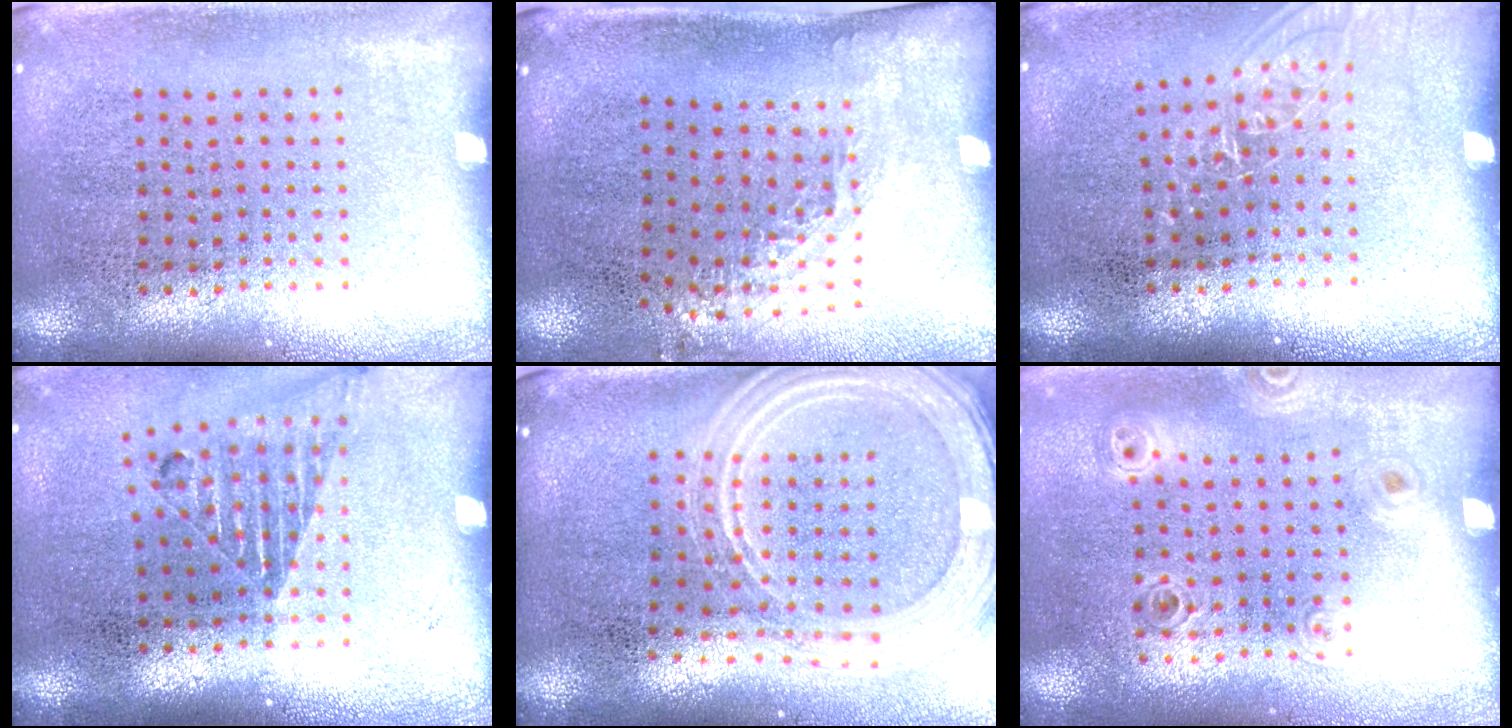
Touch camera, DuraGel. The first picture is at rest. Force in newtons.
{"total": 1.2, "press": 1.0, "slide": 0.8}
{"total": 1.0, "press": 1.0, "slide": 0.3}
{"total": 1.2, "press": 1.1, "slide": 0.4}
{"total": 2.3, "press": 2.1, "slide": 1.0}
{"total": 0.9, "press": 0.9, "slide": 0.0}